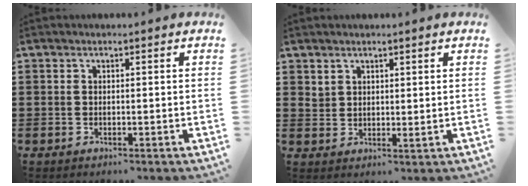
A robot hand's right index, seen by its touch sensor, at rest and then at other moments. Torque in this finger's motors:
{"motor_torque": [0.34, -0.01, 0.07, 0.00]}